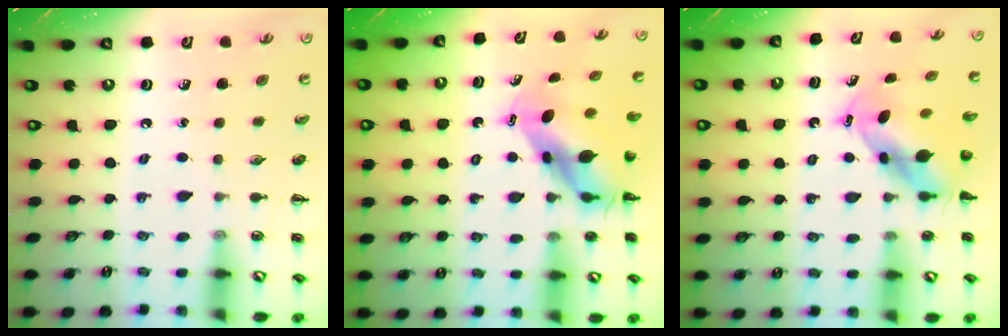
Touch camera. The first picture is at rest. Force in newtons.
{"total": 7.3, "press": 7.0, "slide": 1.9}
{"total": 5.7, "press": 5.6, "slide": 1.2}